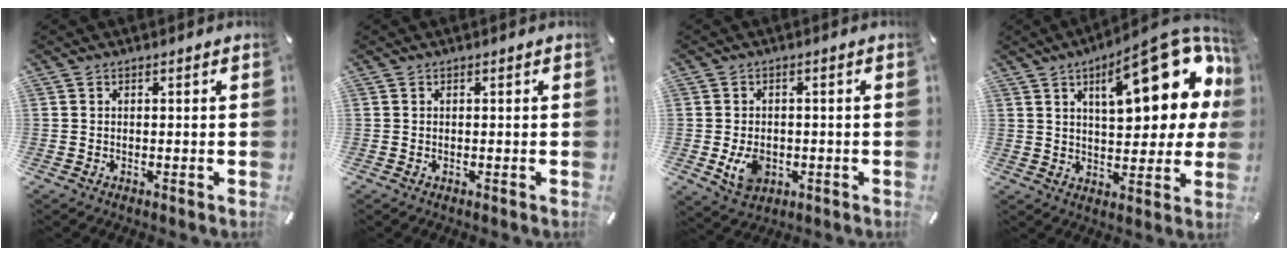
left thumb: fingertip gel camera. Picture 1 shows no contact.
{"total": 0.0}
{"total": 6.3, "force": [-1.2, 4.9, 3.8], "torque": [-0.066, -0.002, -0.021]}
{"total": 23.3, "force": [9.2, 9.6, 19.0], "torque": [-0.255, -0.045, 0.140]}